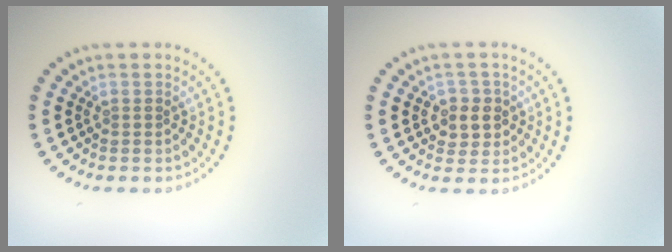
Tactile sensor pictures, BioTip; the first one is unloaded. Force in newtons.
{"total": 2.4, "press": 2.2, "slide": 0.7}